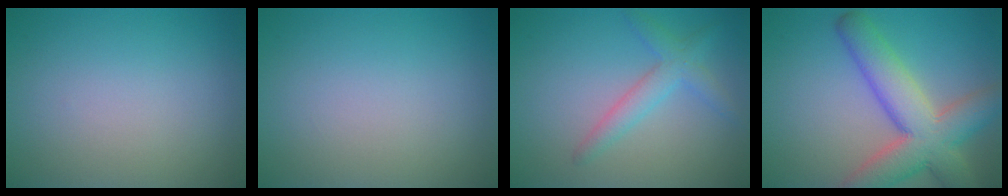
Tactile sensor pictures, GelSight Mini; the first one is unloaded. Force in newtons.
{"total": 0.0}
{"total": 2.7, "press": 2.7, "slide": 0.1}
{"total": 8.5, "press": 8.5, "slide": 0.5}